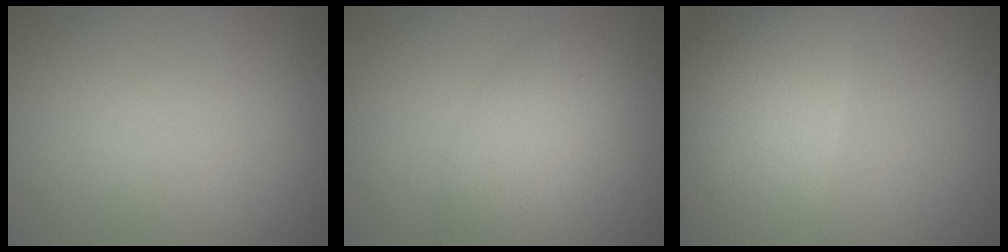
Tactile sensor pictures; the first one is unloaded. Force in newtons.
{"total": 4.1, "press": 4.1, "slide": 0.2}
{"total": 10.6, "press": 10.5, "slide": 0.4}